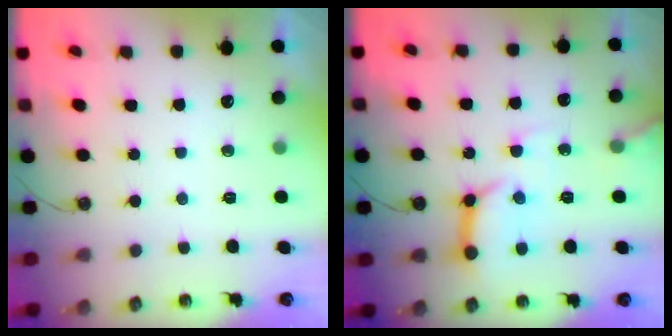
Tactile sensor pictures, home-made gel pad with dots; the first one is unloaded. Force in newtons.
{"total": 12.8, "press": 12.7, "slide": 1.2}